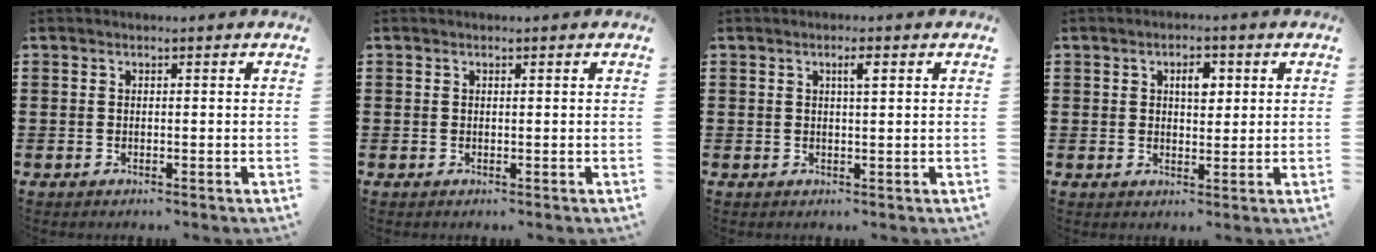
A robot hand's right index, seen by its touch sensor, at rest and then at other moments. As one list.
[{"total": 0.0}, {"total": 2.2, "force": [0.9, 0.3, 1.9], "torque": [-0.031, 0.000, 0.011]}, {"total": 3.3, "force": [1.1, 1.7, 2.6], "torque": [-0.040, 0.003, 0.014]}]